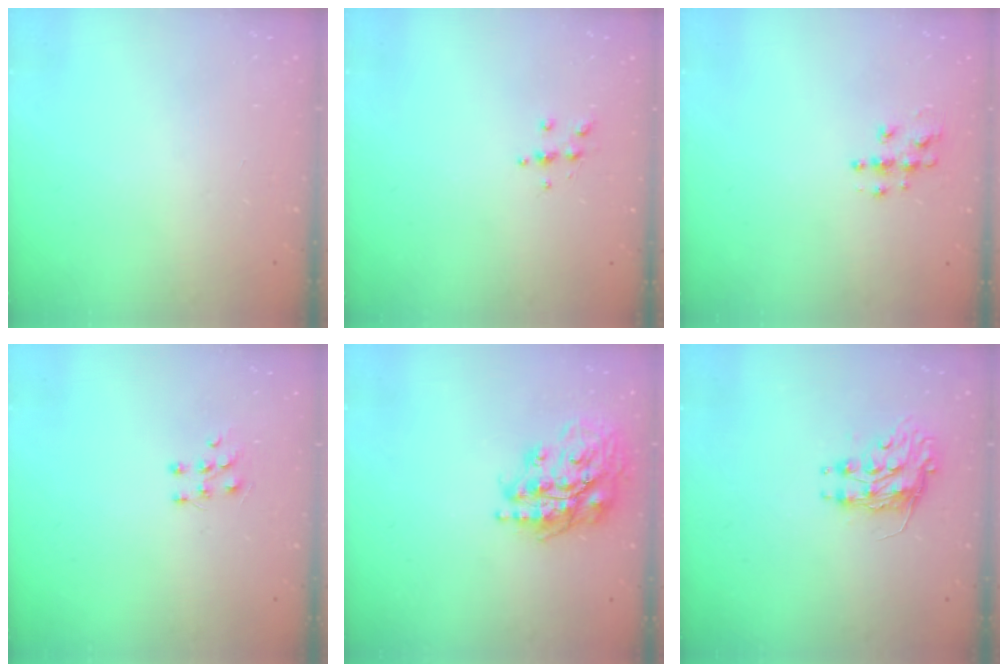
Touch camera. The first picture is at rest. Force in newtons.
{"total": 4.3, "press": 4.3, "slide": 0.5}
{"total": 6.2, "press": 6.2, "slide": 0.2}
{"total": 5.6, "press": 5.5, "slide": 1.0}
{"total": 18.3, "press": 18.1, "slide": 2.6}
{"total": 8.3, "press": 8.3, "slide": 0.1}